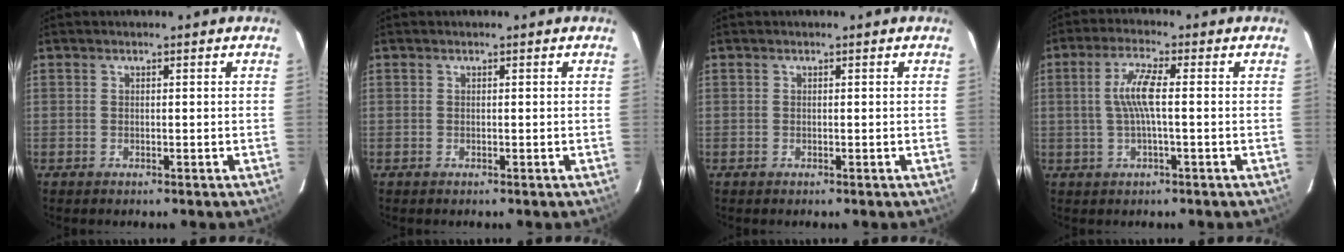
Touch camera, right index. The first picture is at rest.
{"total": 0.0}
{"total": 0.0}
{"total": 6.1, "force": [0.3, 0.2, 6.1], "torque": [-0.120, 0.002, 0.009]}